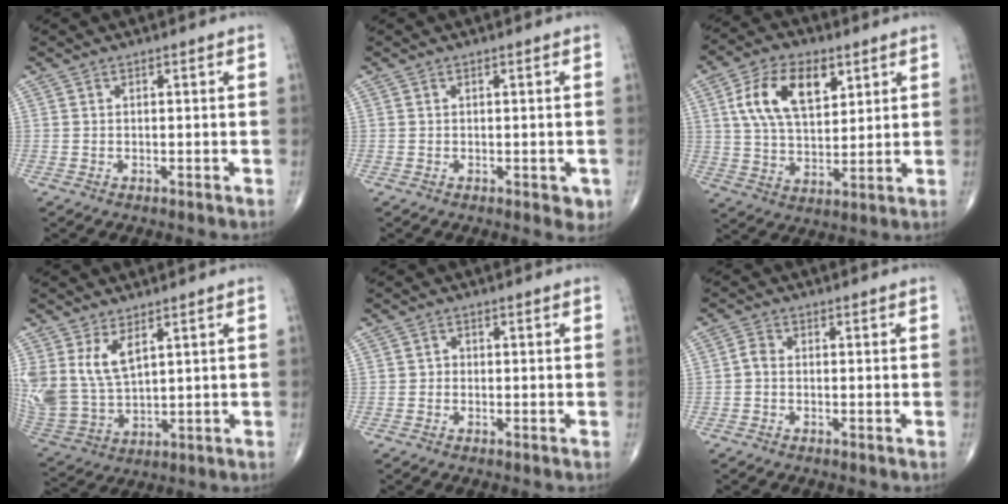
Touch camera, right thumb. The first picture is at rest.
{"total": 2.4, "force": [-0.6, 1.3, 1.9], "torque": [-0.005, 0.000, -0.006]}
{"total": 13.9, "force": [5.3, 7.7, 10.3], "torque": [-0.171, -0.010, 0.101]}
{"total": 10.3, "force": [4.6, 5.4, 7.6], "torque": [-0.153, -0.020, 0.109]}
{"total": 0.9, "force": [-0.3, 0.8, 0.2], "torque": [0.004, 0.004, -0.011]}
{"total": 1.6, "force": [-0.4, 1.1, 1.1], "torque": [-0.020, 0.003, -0.015]}